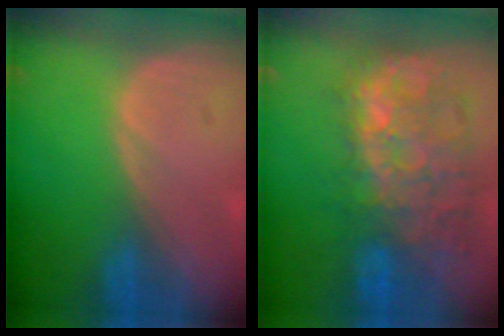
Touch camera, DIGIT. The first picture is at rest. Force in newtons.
{"total": 11.3, "press": 10.5, "slide": 4.1}